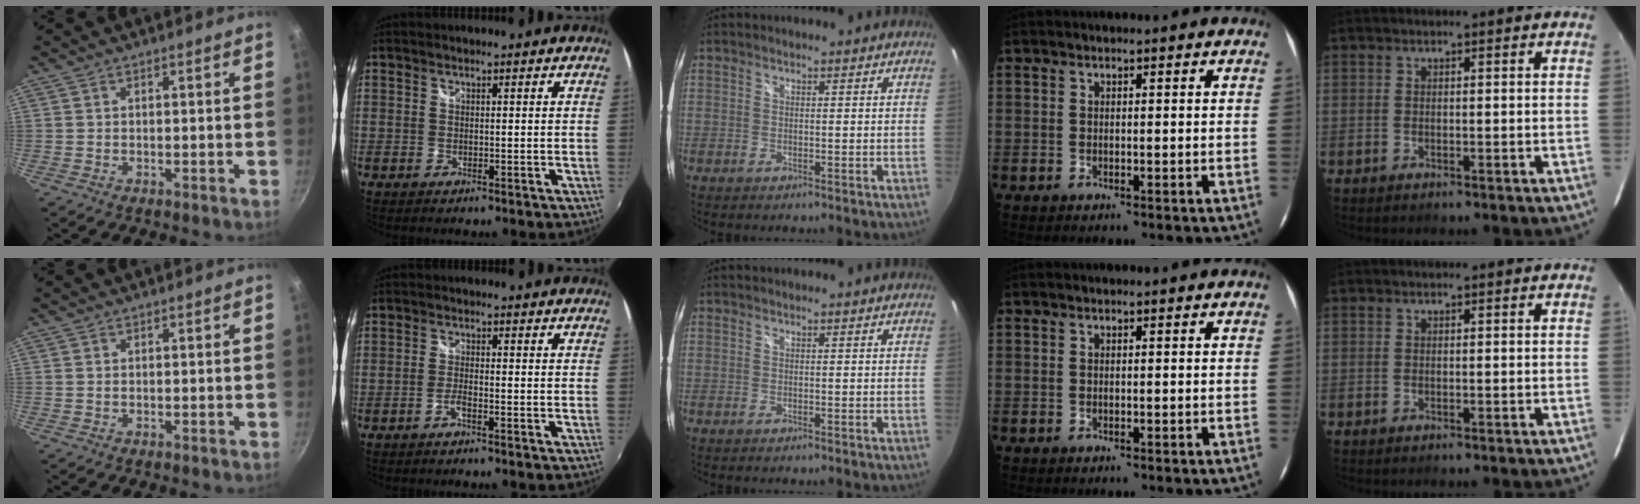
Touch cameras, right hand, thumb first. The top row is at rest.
{"index": {"total": 1.9, "force": [-1.2, 0.1, 1.4], "torque": [-0.036, 0.003, -0.028]}}